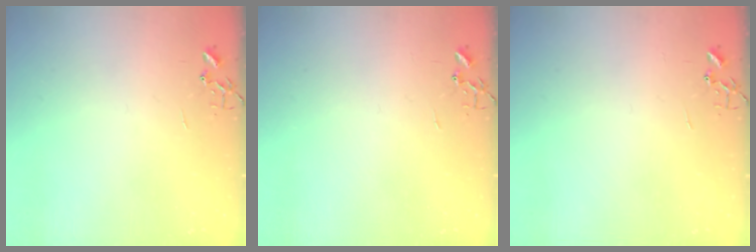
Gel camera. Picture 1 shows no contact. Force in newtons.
{"total": 0.0}
{"total": 0.0}